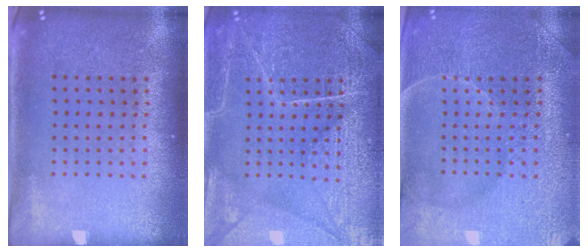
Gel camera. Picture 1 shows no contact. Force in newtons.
{"total": 6.7, "press": 6.6, "slide": 0.8}
{"total": 3.7, "press": 3.7, "slide": 0.6}